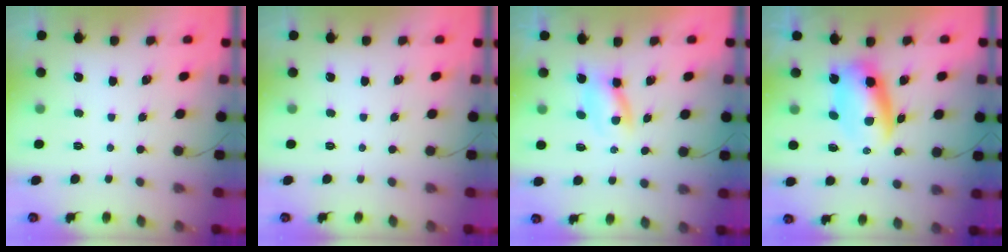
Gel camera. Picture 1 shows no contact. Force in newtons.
{"total": 0.0}
{"total": 2.9, "press": 2.8, "slide": 0.9}
{"total": 6.2, "press": 6.0, "slide": 1.6}